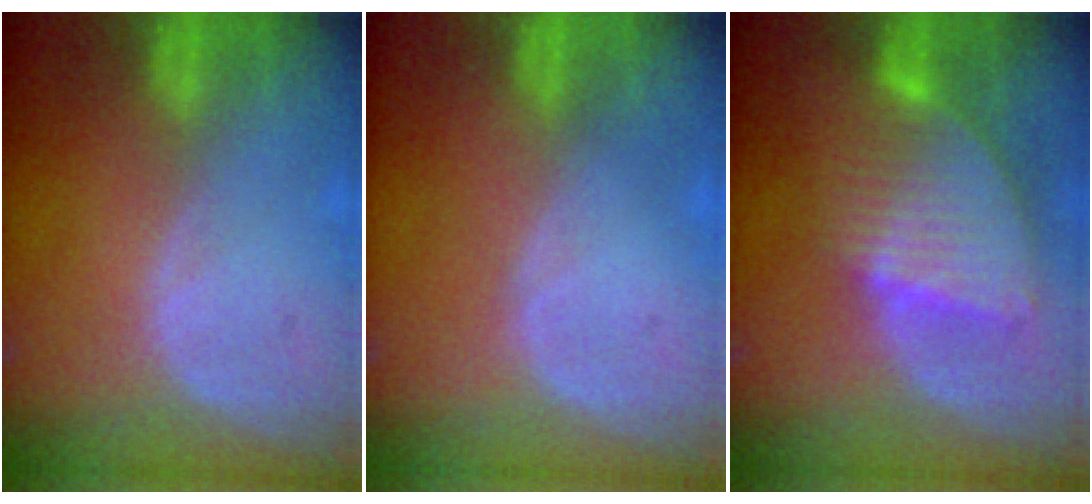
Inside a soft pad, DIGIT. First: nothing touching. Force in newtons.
{"total": 0.0}
{"total": 8.5, "press": 7.5, "slide": 4.0}